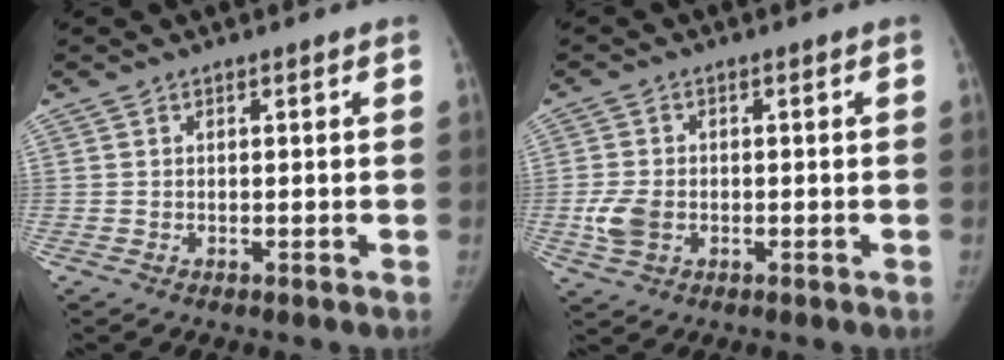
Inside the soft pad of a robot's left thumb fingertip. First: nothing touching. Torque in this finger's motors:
{"motor_torque": [0.22, 0.21, 0.58, -0.52, 0.20]}